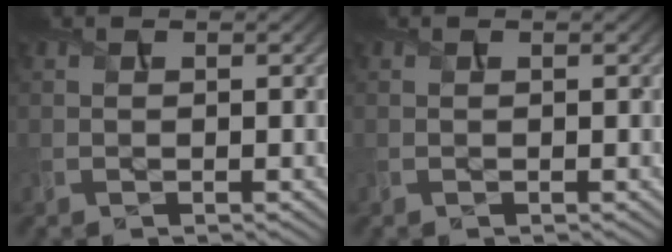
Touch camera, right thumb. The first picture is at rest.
{"total": 0.0}